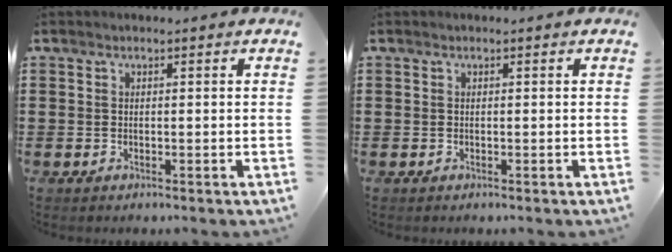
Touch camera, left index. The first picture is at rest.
{"total": 0.0}